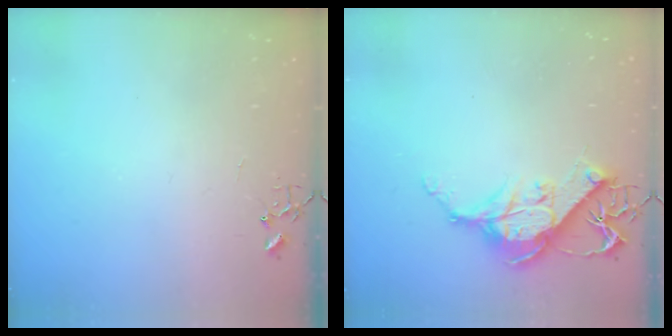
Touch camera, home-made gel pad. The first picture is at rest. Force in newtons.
{"total": 11.7, "press": 11.6, "slide": 1.5}